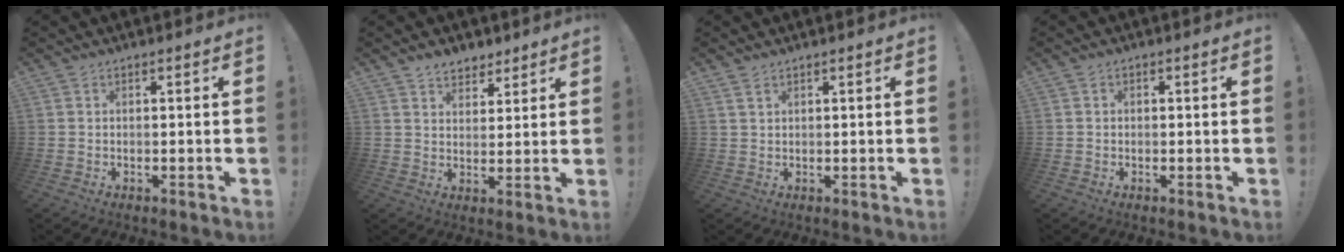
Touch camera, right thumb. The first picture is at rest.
{"total": 5.6, "force": [4.4, 3.3, 0.8], "torque": [-0.007, -0.030, 0.083]}
{"total": 2.0, "force": [1.4, 0.8, 1.2], "torque": [-0.019, -0.005, 0.026]}
{"total": 1.0, "force": [-0.4, 0.8, 0.4], "torque": [-0.006, 0.004, -0.007]}